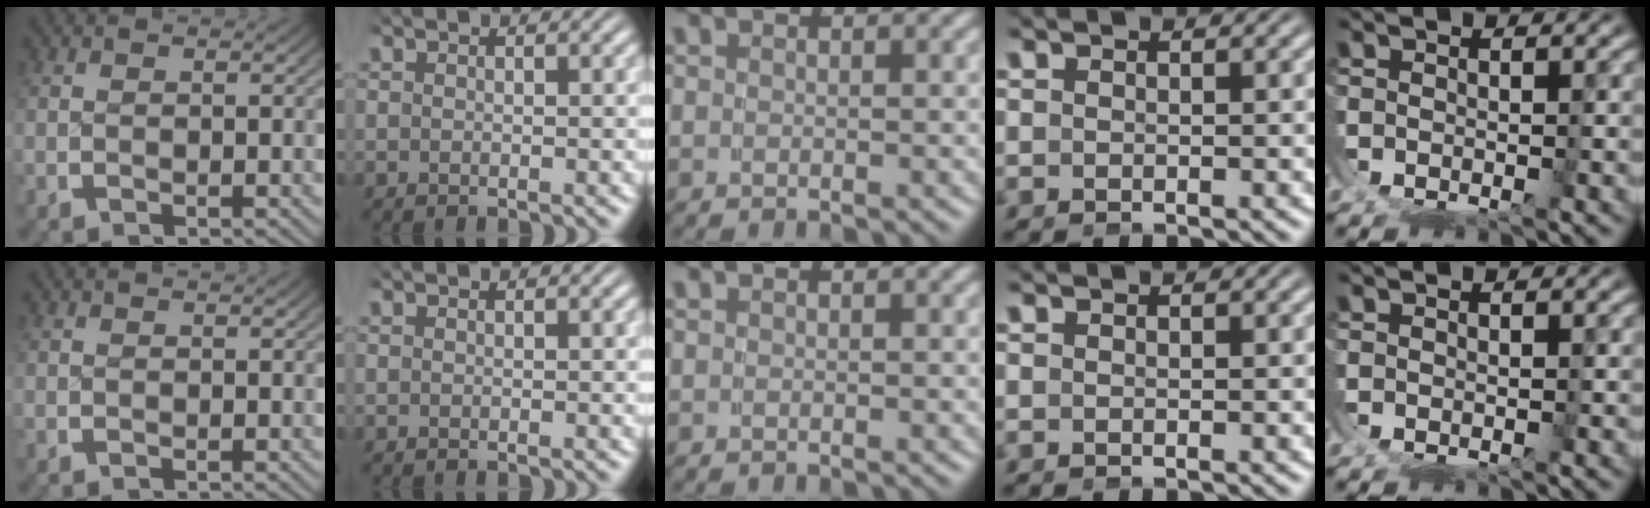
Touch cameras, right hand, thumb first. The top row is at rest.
{}